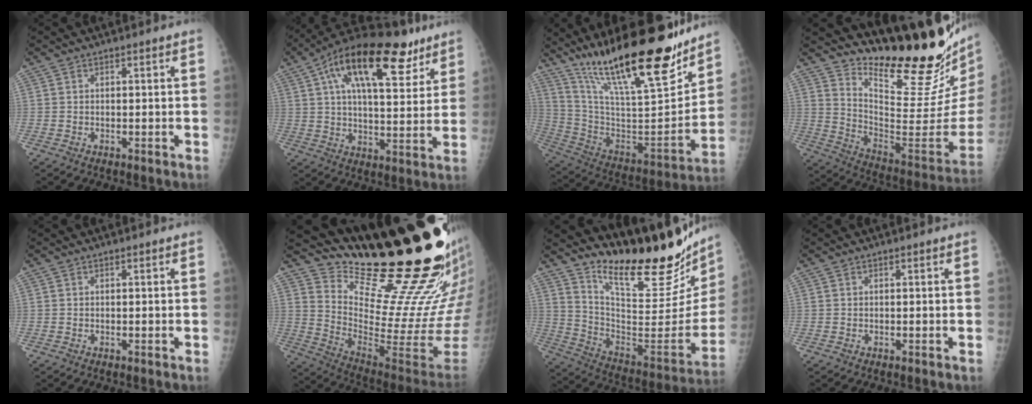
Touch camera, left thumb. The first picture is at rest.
{"total": 21.6, "force": [11.3, 9.2, 15.9], "torque": [-0.231, -0.008, 0.181]}
{"total": 28.8, "force": [20.6, 6.5, 19.0], "torque": [-0.292, -0.079, 0.351]}
{"total": 26.6, "force": [21.8, 4.5, 14.6], "torque": [-0.193, -0.179, 0.316]}
{"total": 0.0}
{"total": 28.2, "force": [22.0, 4.9, 17.1], "torque": [-0.229, -0.169, 0.334]}
{"total": 29.4, "force": [23.8, 6.7, 16.0], "torque": [-0.218, -0.168, 0.348]}
{"total": 0.0}